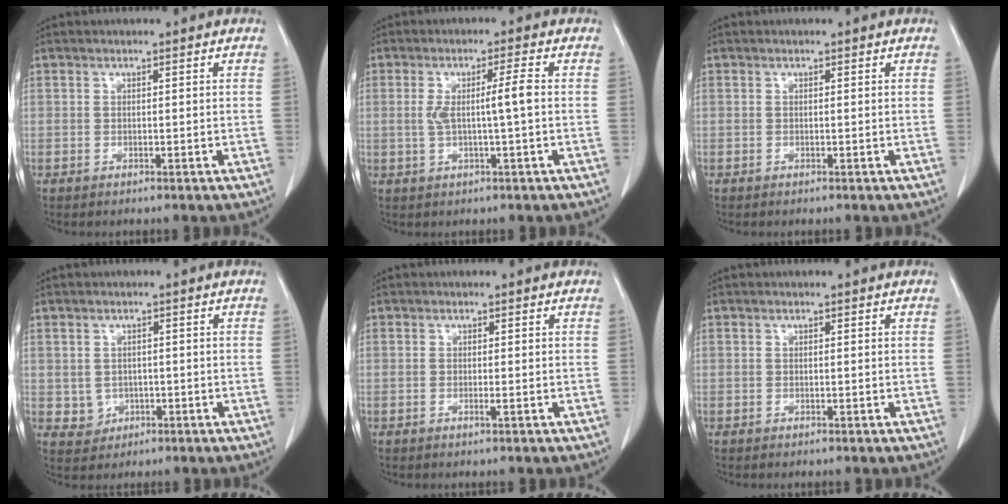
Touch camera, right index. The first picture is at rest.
{"total": 4.6, "force": [0.1, -0.3, 4.5], "torque": [-0.083, 0.007, 0.005]}
{"total": 0.0}
{"total": 3.2, "force": [-0.3, 3.1, 0.5], "torque": [0.001, 0.007, 0.006]}
{"total": 0.6, "force": [-0.2, -0.1, 0.6], "torque": [-0.009, 0.000, -0.003]}
{"total": 0.0}